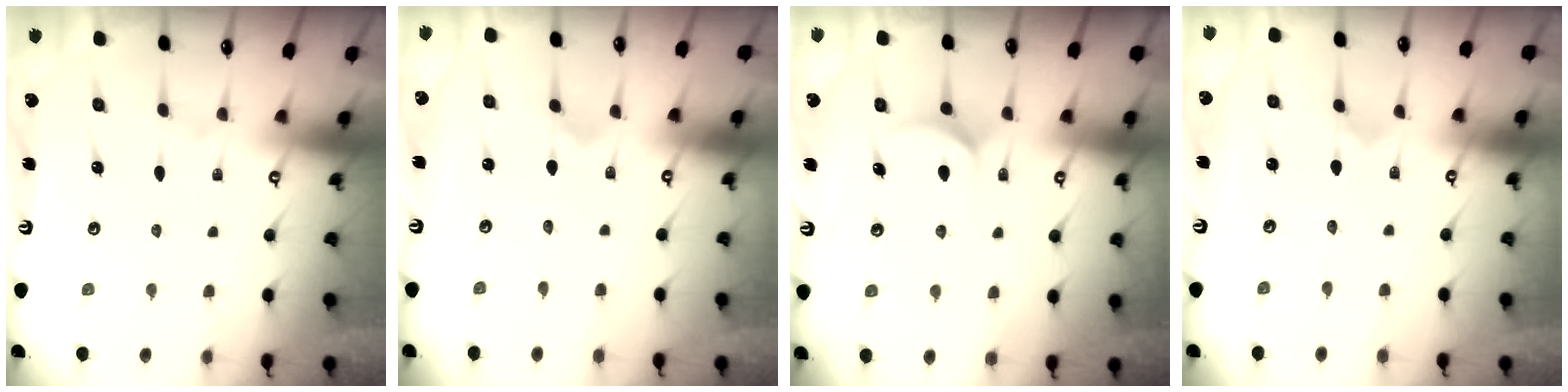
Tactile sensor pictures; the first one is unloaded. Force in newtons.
{"total": 0.0}
{"total": 6.7, "press": 6.7, "slide": 0.2}
{"total": 0.0}